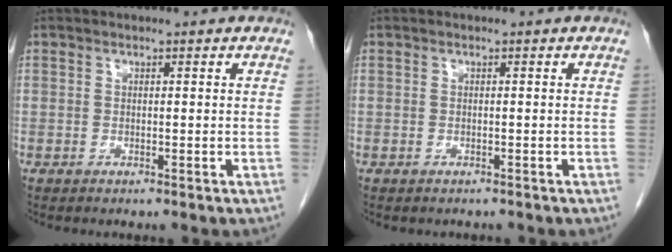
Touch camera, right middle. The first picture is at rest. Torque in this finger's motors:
{"motor_torque": [0.06, 0.06, 0.00, 0.00]}